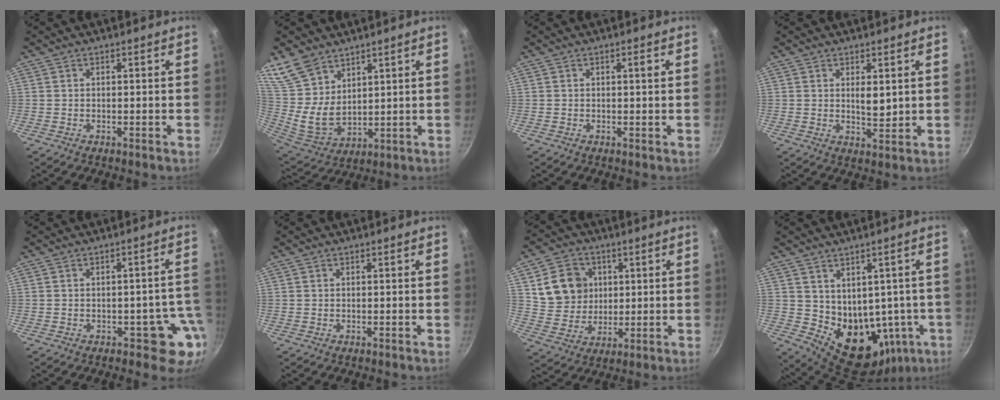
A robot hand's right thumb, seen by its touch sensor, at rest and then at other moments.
{"total": 13.7, "force": [9.2, 7.9, 6.4], "torque": [-0.113, -0.045, 0.200]}
{"total": 1.4, "force": [0.4, 0.2, 1.4], "torque": [-0.019, 0.001, 0.006]}
{"total": 4.1, "force": [1.1, 1.4, 3.7], "torque": [-0.058, -0.013, 0.021]}
{"total": 7.0, "force": [-2.7, 4.2, 4.9], "torque": [0.002, 0.030, -0.028]}
{"total": 0.0}
{"total": 11.3, "force": [3.1, 9.8, 4.7], "torque": [-0.059, -0.007, 0.062]}
{"total": 14.3, "force": [0.4, 11.1, 8.9], "torque": [-0.087, -0.008, 0.043]}